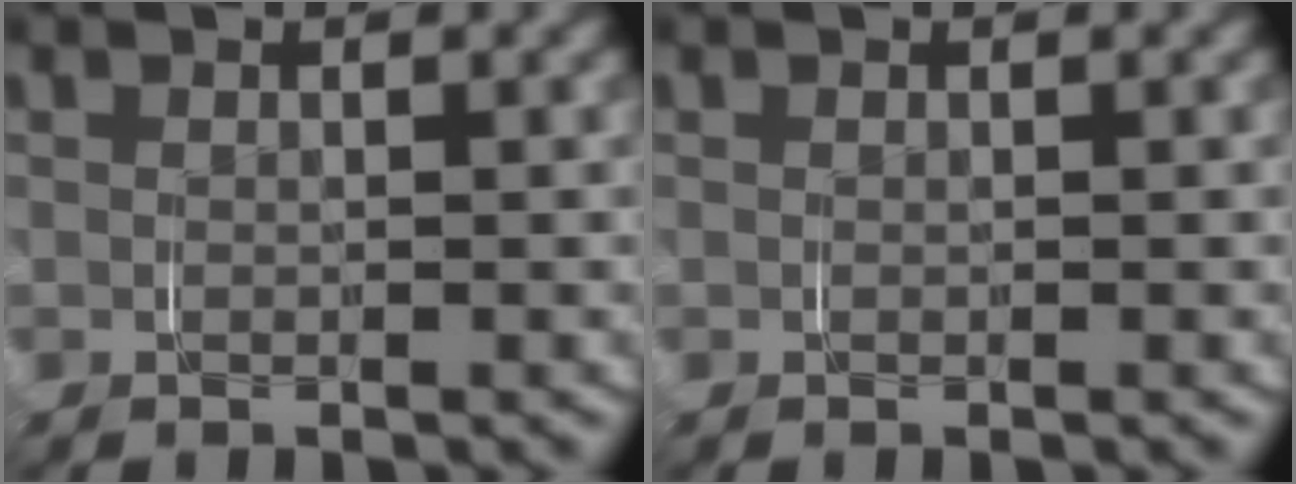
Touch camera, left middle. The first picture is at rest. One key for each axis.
{"total": 0.0}